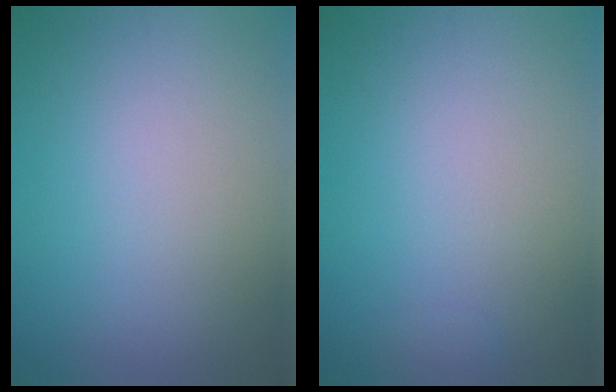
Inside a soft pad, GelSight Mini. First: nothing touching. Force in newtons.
{"total": 0.6, "press": 0.6, "slide": 0.1}